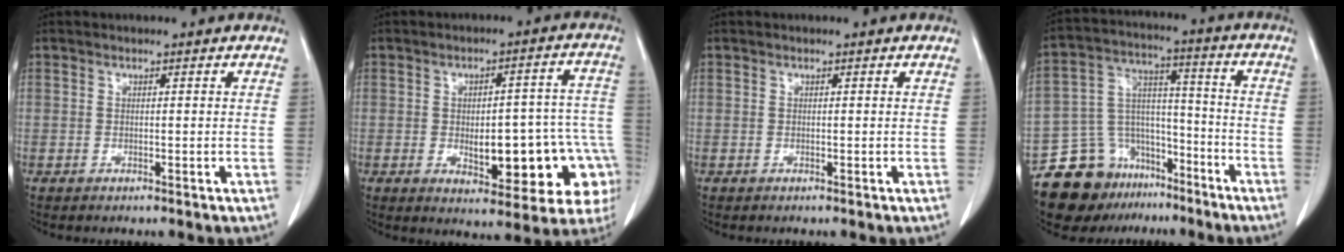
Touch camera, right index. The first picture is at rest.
{"total": 16.6, "force": [-4.3, 6.5, 14.6], "torque": [-0.114, 0.040, -0.035]}
{"total": 0.0}
{"total": 14.7, "force": [-11.0, 8.9, 3.9], "torque": [-0.066, 0.067, -0.184]}